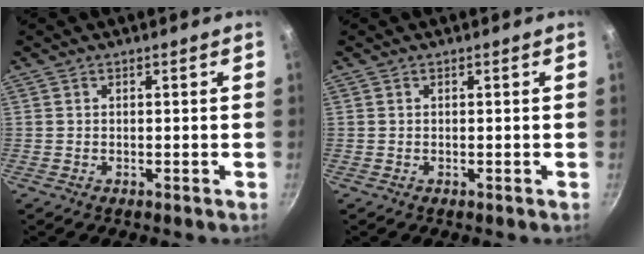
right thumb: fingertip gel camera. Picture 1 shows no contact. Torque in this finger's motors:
{"motor_torque": [-0.09, -0.09, 0.03, 0.03, 0.01]}